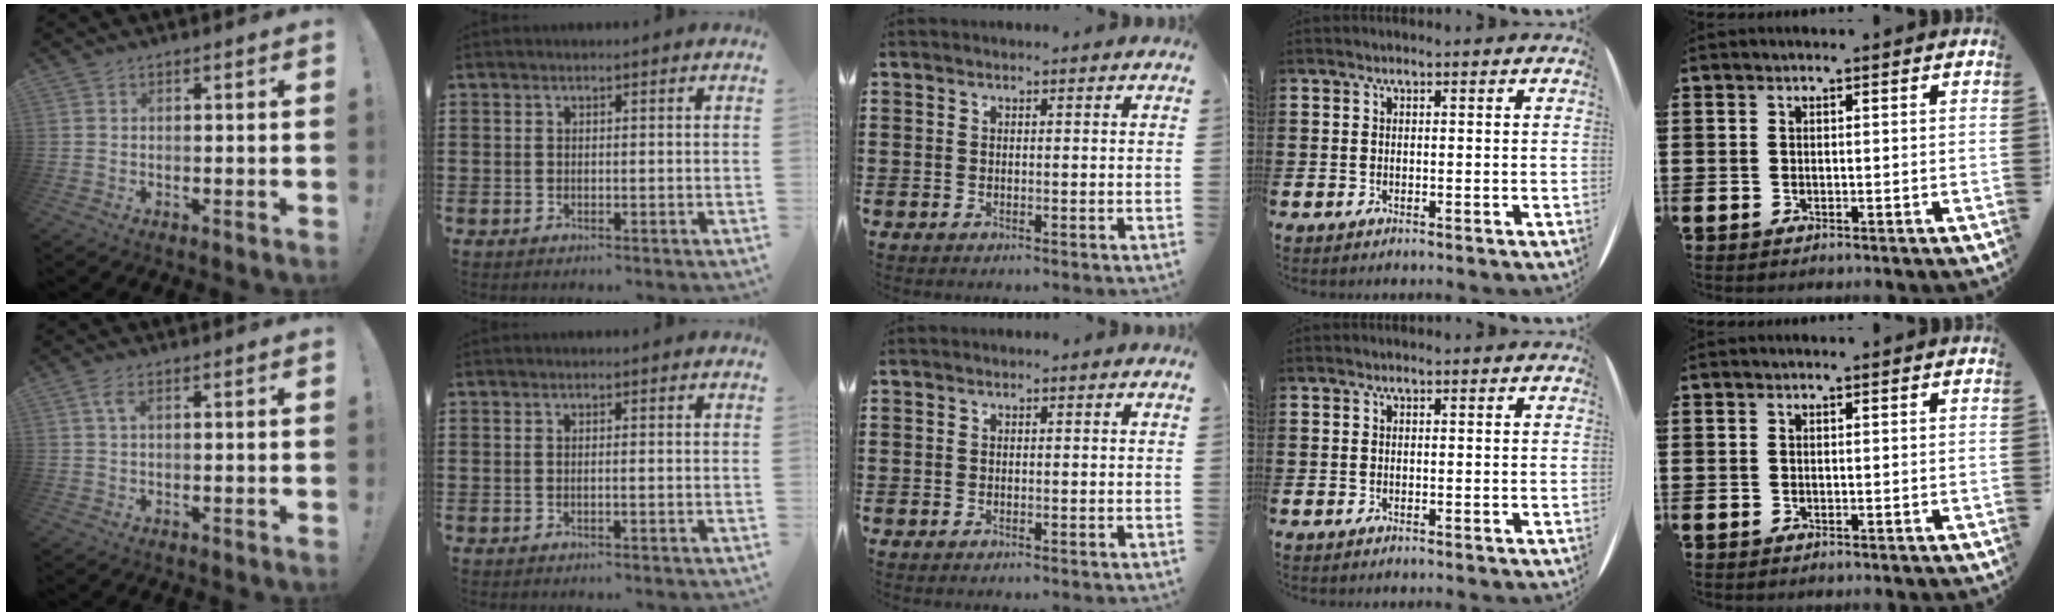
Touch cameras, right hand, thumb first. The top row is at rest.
{"thumb": {"total": 2.7, "force": [1.0, 0.9, 2.3], "torque": [-0.042, 0.000, 0.015]}, "index": {"total": 0.5, "force": [-0.2, -0.1, 0.4], "torque": [-0.007, -0.002, -0.004]}}